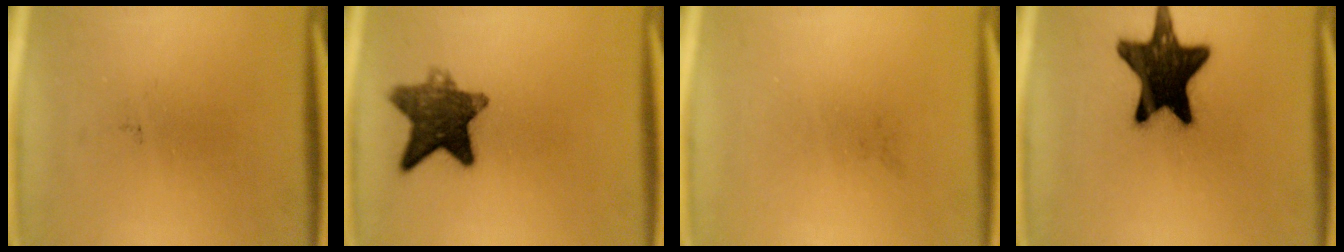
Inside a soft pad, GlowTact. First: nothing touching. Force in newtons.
{"total": 9.5}
{"total": 0.0}
{"total": 18.1}